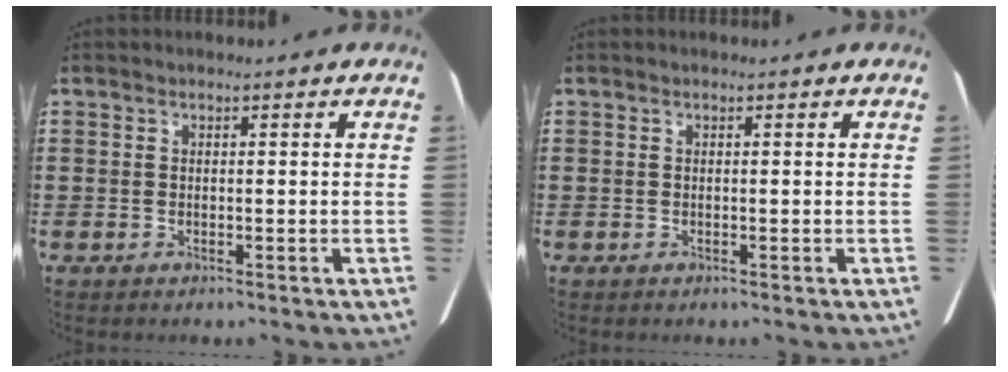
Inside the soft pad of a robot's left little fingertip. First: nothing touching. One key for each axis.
{"total": 0.0}